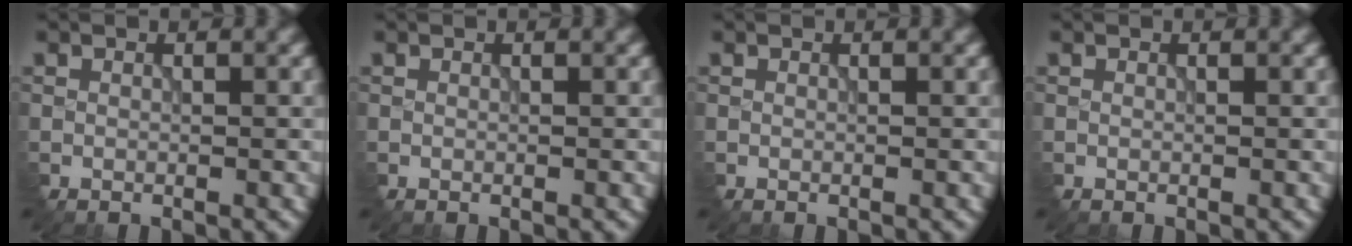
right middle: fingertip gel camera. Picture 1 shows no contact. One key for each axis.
{"total": 0.0}
{"total": 0.0}
{"total": 0.0}